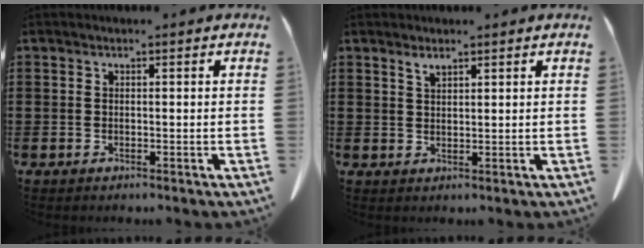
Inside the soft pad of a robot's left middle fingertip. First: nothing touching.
{"total": 1.7, "force": [1.3, 0.5, 0.9], "torque": [-0.022, 0.001, 0.025]}